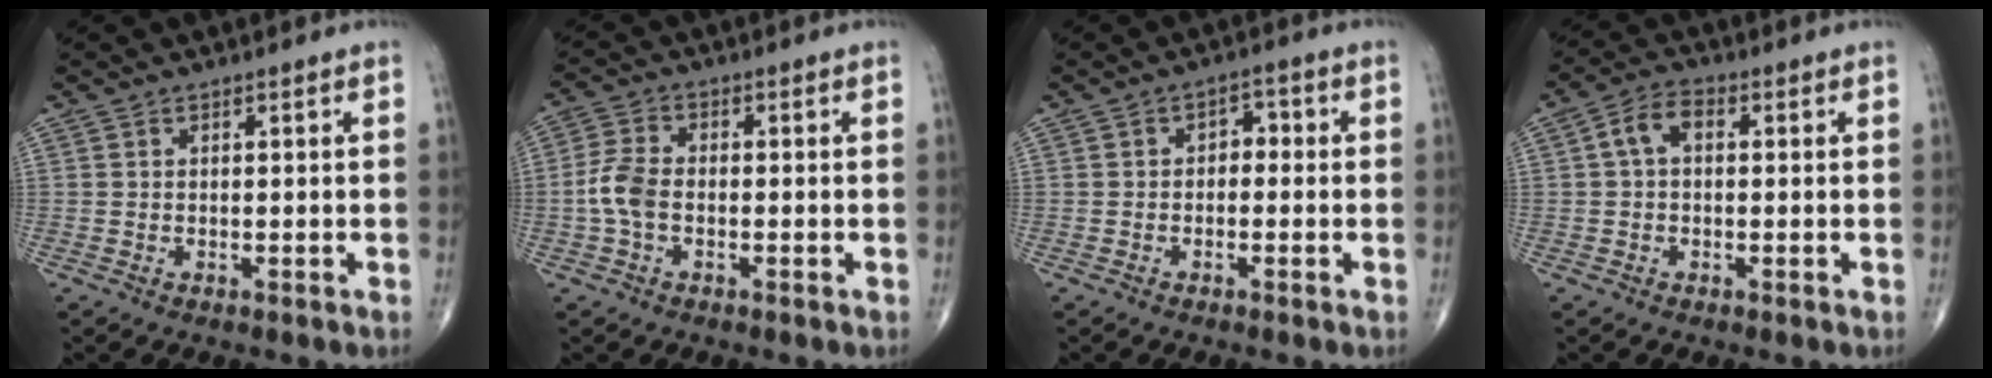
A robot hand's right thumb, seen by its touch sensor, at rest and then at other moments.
{"total": 5.4, "force": [-1.2, 3.2, 4.2], "torque": [-0.098, 0.016, -0.030]}
{"total": 3.0, "force": [-0.2, 2.1, 2.2], "torque": [-0.012, 0.015, -0.013]}
{"total": 5.0, "force": [0.6, 3.1, 3.9], "torque": [-0.068, 0.018, 0.003]}